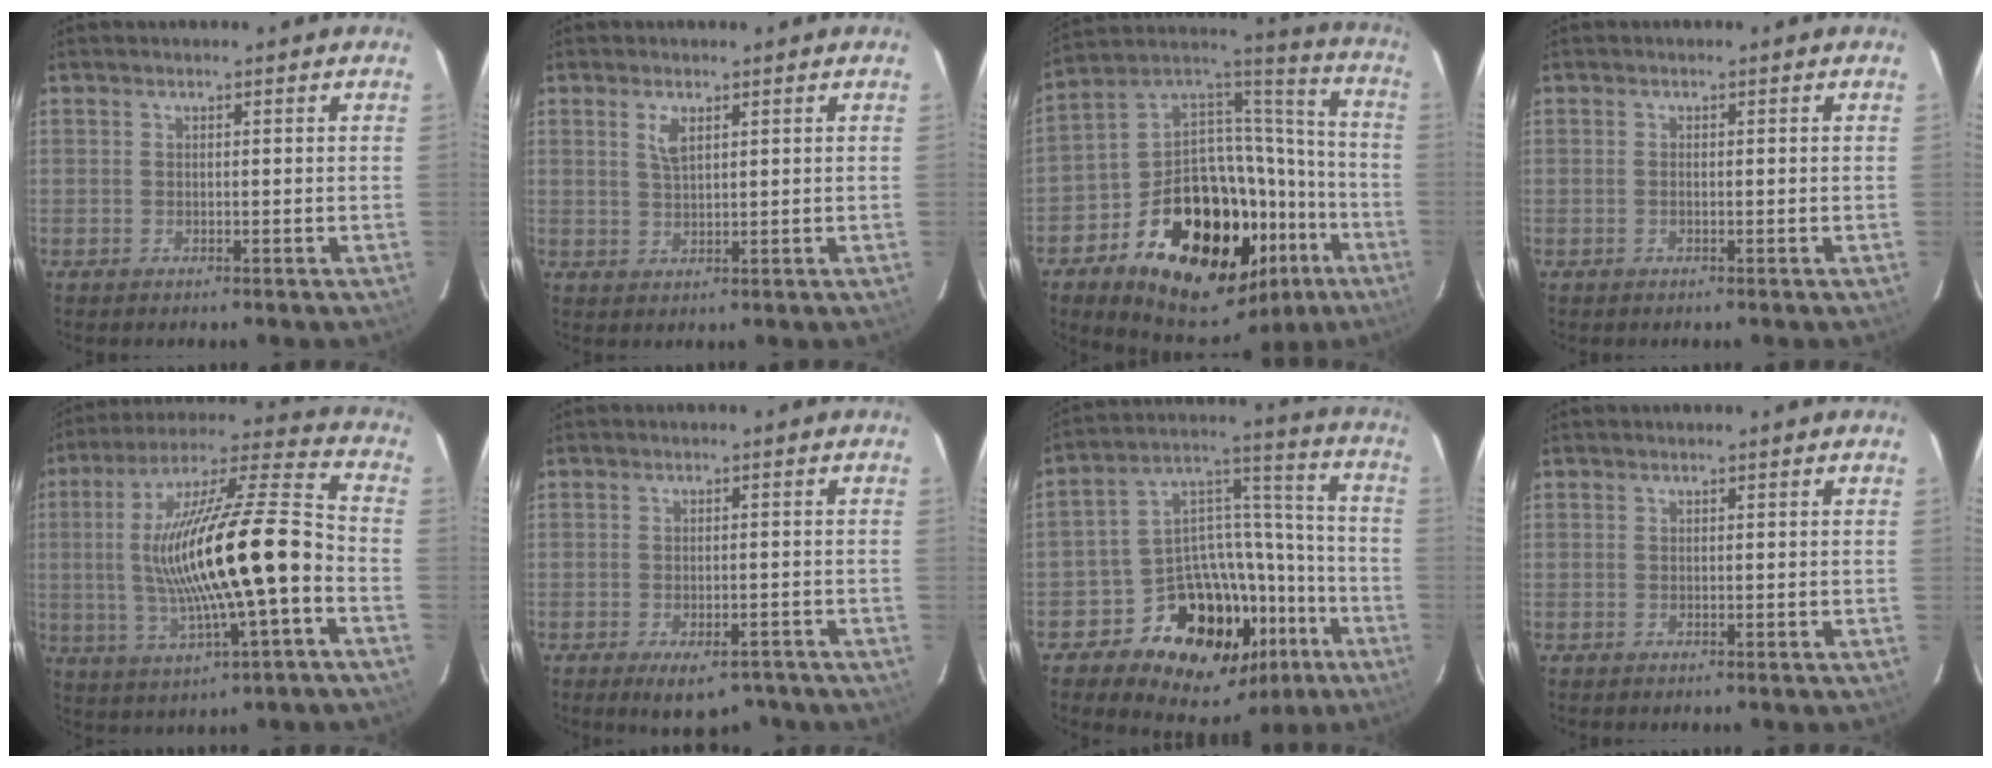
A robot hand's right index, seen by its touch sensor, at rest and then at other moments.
{"total": 3.1, "force": [1.4, 1.2, 2.4], "torque": [-0.046, 0.001, 0.028]}
{"total": 33.4, "force": [-14.6, 20.5, 21.9], "torque": [-0.361, 0.063, -0.202]}
{"total": 0.5, "force": [-0.1, 0.2, 0.5], "torque": [-0.011, 0.001, -0.003]}
{"total": 22.3, "force": [-3.1, 3.4, 21.8], "torque": [-0.396, 0.003, -0.045]}
{"total": 7.1, "force": [-5.1, 3.1, 3.9], "torque": [-0.070, -0.005, -0.065]}
{"total": 21.4, "force": [-11.9, 14.9, 9.6], "torque": [-0.170, 0.072, -0.156]}
{"total": 0.0}